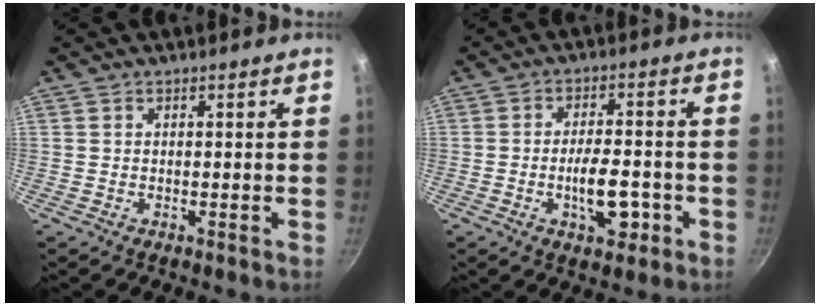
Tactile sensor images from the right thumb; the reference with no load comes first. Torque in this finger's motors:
{"motor_torque": [3.20, 1.81, 1.41, -1.30, 0.47]}